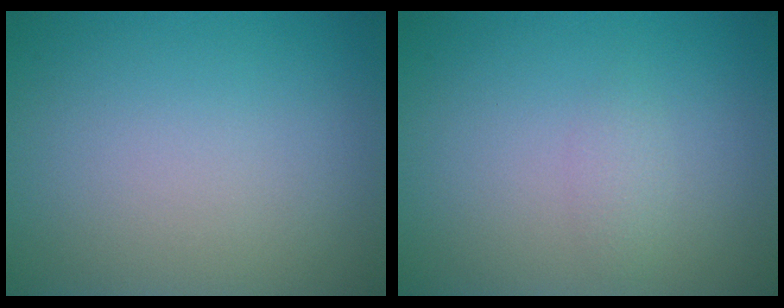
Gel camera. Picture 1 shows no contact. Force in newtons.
{"total": 1.0, "press": 1.0, "slide": 0.0}